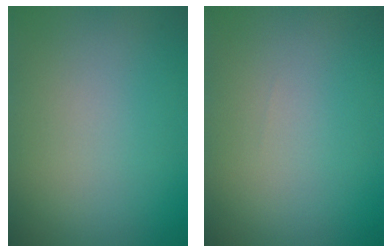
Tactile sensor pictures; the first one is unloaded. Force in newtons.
{"total": 0.0}